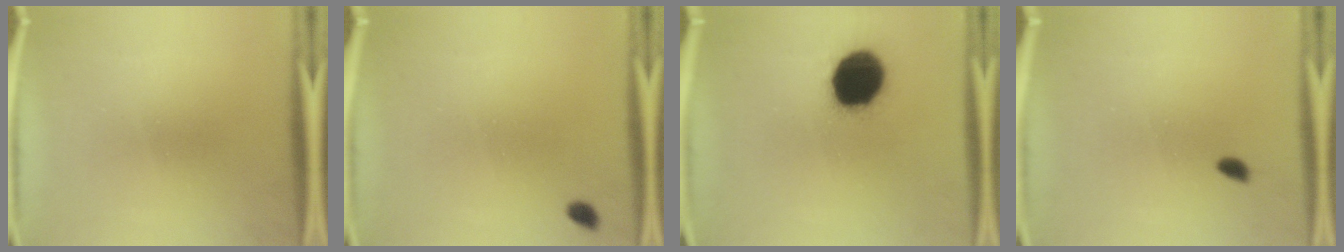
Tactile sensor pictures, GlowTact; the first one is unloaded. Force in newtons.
{"total": 1.3}
{"total": 18.5}
{"total": 1.5}